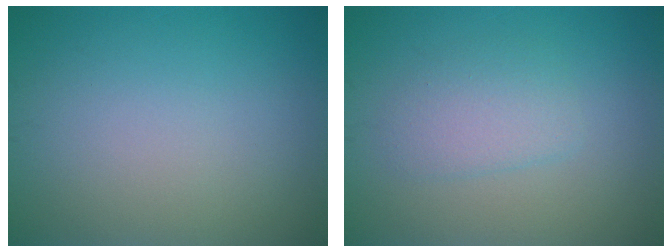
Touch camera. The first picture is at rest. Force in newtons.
{"total": 2.4, "press": 2.4, "slide": 0.1}